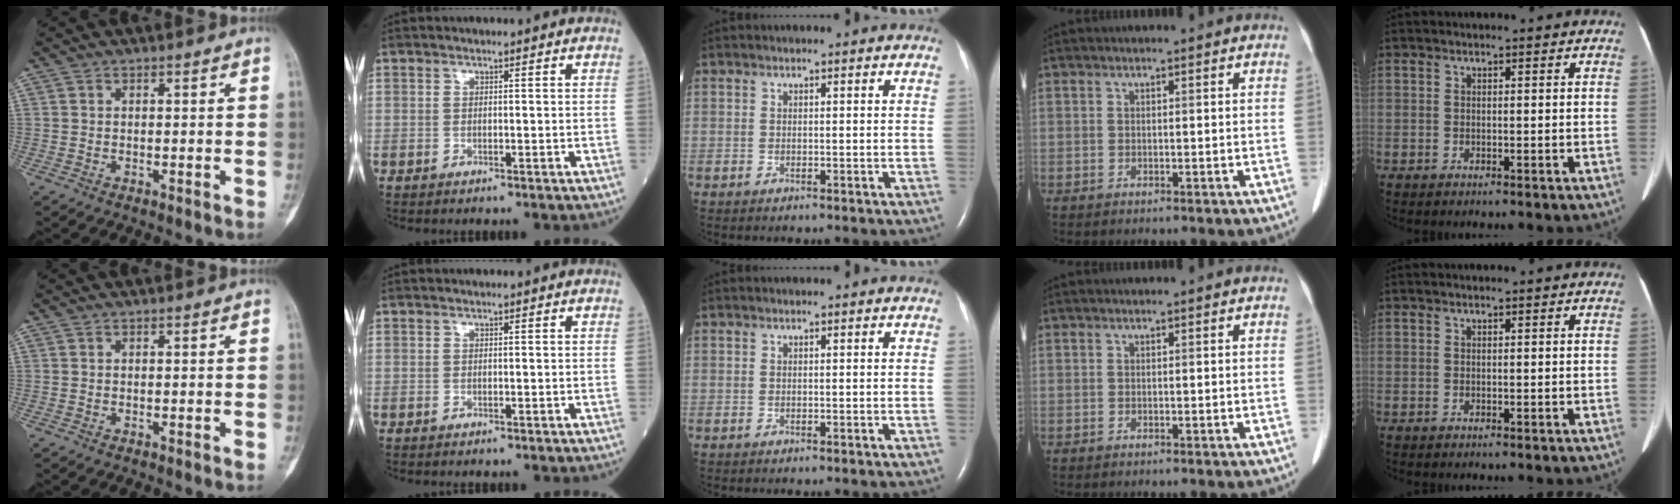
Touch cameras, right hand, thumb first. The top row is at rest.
{}